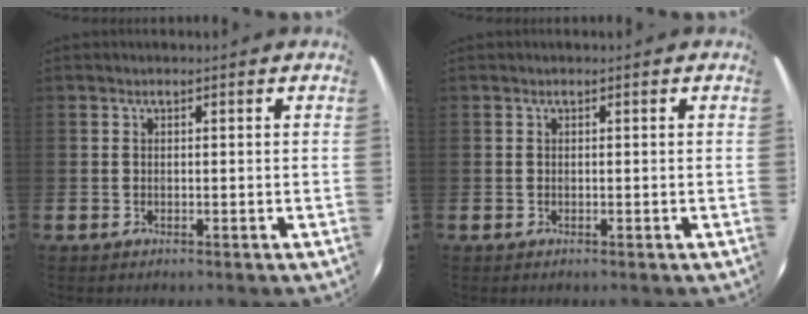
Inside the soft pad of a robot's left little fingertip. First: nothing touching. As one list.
[{"total": 0.0}]